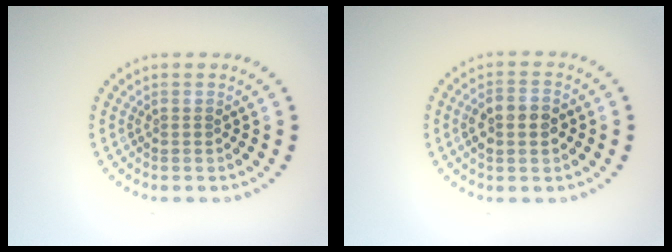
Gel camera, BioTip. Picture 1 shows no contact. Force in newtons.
{"total": 3.0, "press": 2.9, "slide": 0.4}